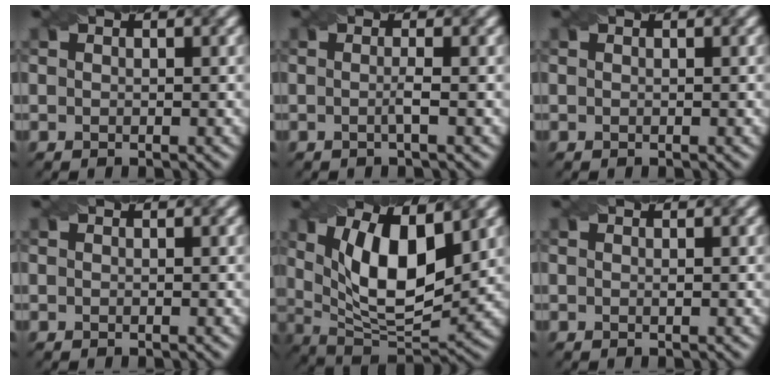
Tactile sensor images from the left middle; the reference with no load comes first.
{"total": 1.2, "force": [-0.3, 0.2, 1.2], "torque": [-0.021, -0.003, -0.008]}
{"total": 0.0}
{"total": 0.0}
{"total": 10.3, "force": [2.9, 4.4, 8.9], "torque": [-0.149, -0.008, 0.048]}
{"total": 0.0}